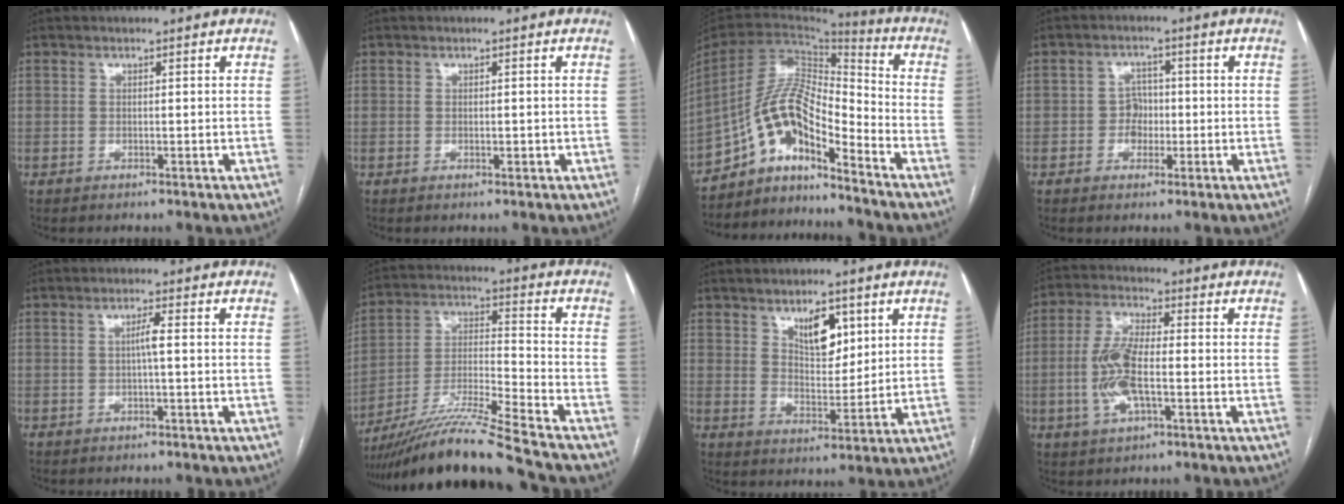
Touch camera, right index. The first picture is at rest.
{"total": 0.8, "force": [-0.2, 0.4, 0.6], "torque": [-0.009, -0.001, 0.000]}
{"total": 13.0, "force": [-9.8, 2.6, 8.1], "torque": [-0.151, 0.029, -0.178]}
{"total": 3.4, "force": [-0.8, 2.8, 1.7], "torque": [-0.021, 0.010, -0.013]}
{"total": 1.9, "force": [-0.1, -0.2, 1.9], "torque": [-0.033, 0.002, -0.001]}
{"total": 16.9, "force": [-14.6, -2.0, 8.2], "torque": [-0.164, -0.016, -0.263]}
{"total": 6.6, "force": [3.5, 3.1, 4.7], "torque": [-0.077, -0.003, 0.063]}
{"total": 8.8, "force": [-1.7, 2.8, 8.2], "torque": [-0.180, 0.003, -0.032]}